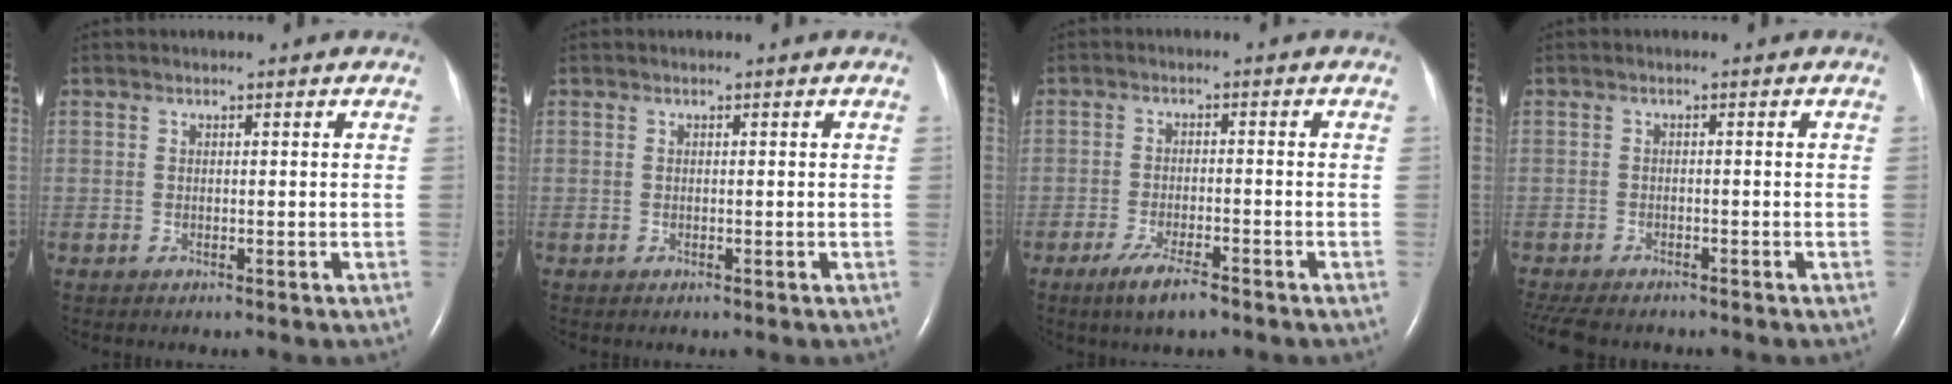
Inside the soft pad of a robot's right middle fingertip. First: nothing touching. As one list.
[{"total": 0.0}, {"total": 5.3, "force": [-3.7, 0.8, 3.7], "torque": [-0.080, -0.010, -0.062]}, {"total": 8.0, "force": [-6.8, 2.7, 3.5], "torque": [-0.064, -0.007, -0.102]}]